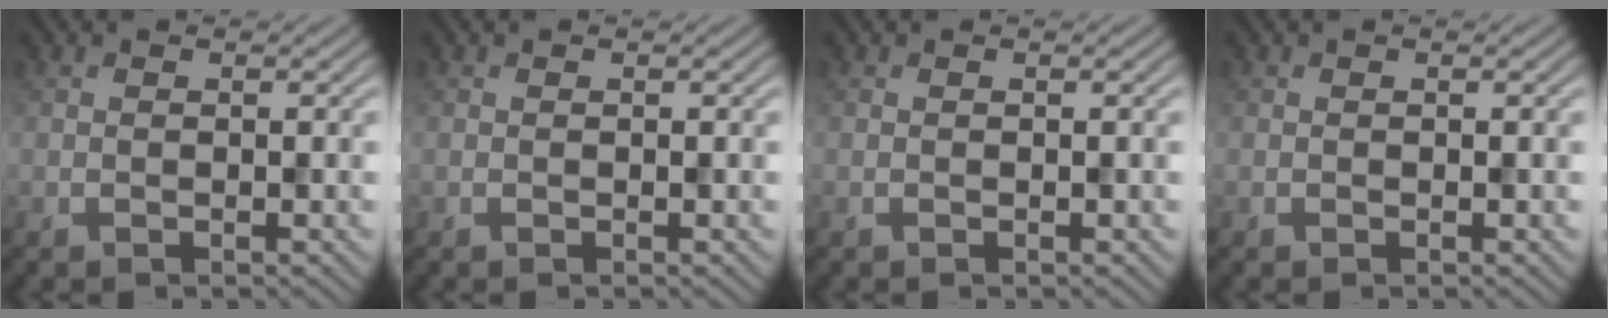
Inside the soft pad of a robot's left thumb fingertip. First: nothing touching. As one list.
[{"total": 0.0}, {"total": 0.0}, {"total": 0.0}]